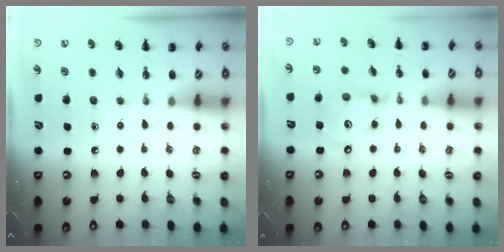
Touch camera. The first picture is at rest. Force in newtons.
{"total": 8.1, "press": 8.1, "slide": 1.0}